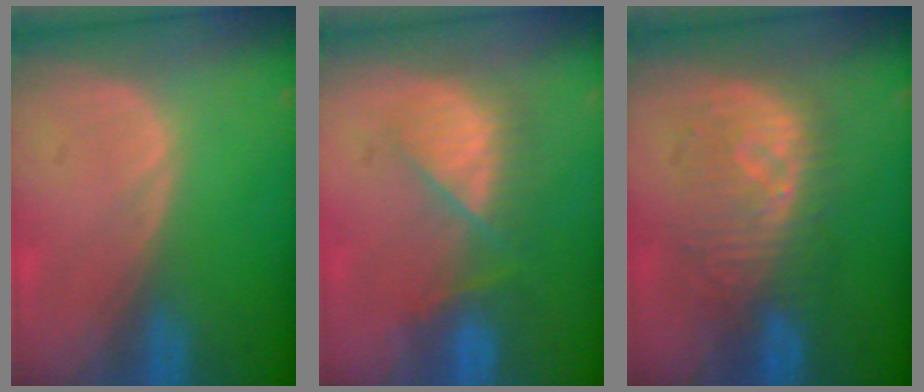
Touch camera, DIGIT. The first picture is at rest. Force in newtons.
{"total": 7.1, "press": 6.7, "slide": 2.4}
{"total": 8.4, "press": 8.4, "slide": 1.0}